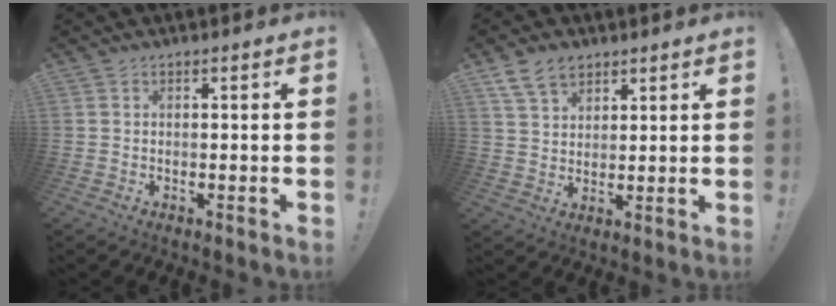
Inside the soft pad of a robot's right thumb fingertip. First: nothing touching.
{"total": 8.7, "force": [5.6, 5.8, 3.2], "torque": [-0.051, -0.023, 0.110]}